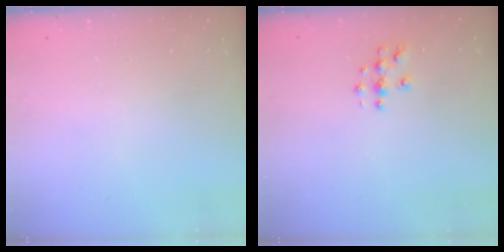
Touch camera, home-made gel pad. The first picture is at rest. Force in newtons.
{"total": 3.9, "press": 3.9, "slide": 0.3}